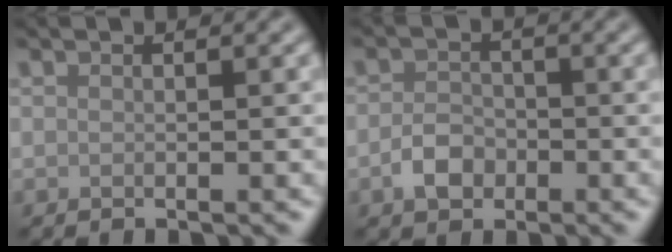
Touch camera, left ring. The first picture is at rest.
{"total": 2.7, "force": [-1.3, 2.0, 1.4], "torque": [-0.023, 0.004, -0.029]}